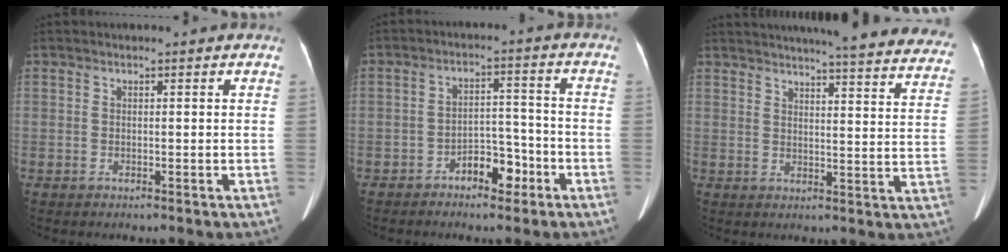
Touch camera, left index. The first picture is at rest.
{"total": 5.3, "force": [-3.4, 2.6, 3.1], "torque": [-0.043, 0.024, -0.057]}
{"total": 30.6, "force": [28.0, 3.0, 12.0], "torque": [-0.171, -0.077, 0.316]}